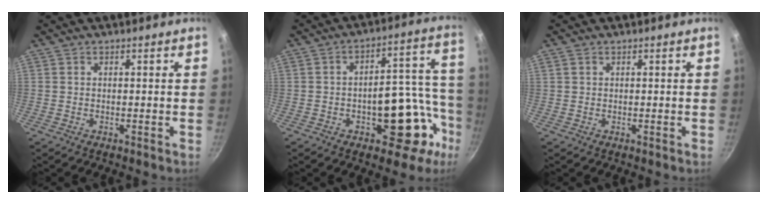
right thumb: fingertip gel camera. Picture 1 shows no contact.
{"total": 17.0, "force": [-6.0, 9.5, 12.7], "torque": [-0.093, 0.066, -0.070]}
{"total": 0.7, "force": [0.3, 0.5, 0.3], "torque": [-0.005, 0.002, 0.005]}